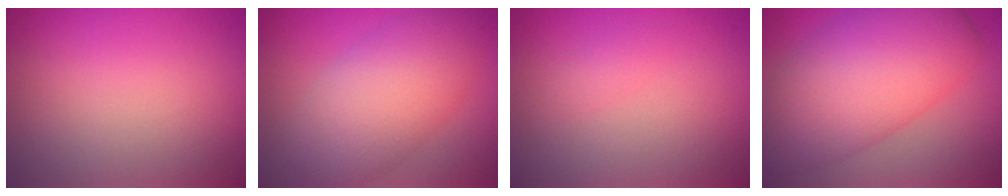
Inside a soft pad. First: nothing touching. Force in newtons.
{"total": 7.8, "press": 7.8, "slide": 0.4}
{"total": 0.8, "press": 0.8, "slide": 0.0}
{"total": 10.6, "press": 10.6, "slide": 0.2}